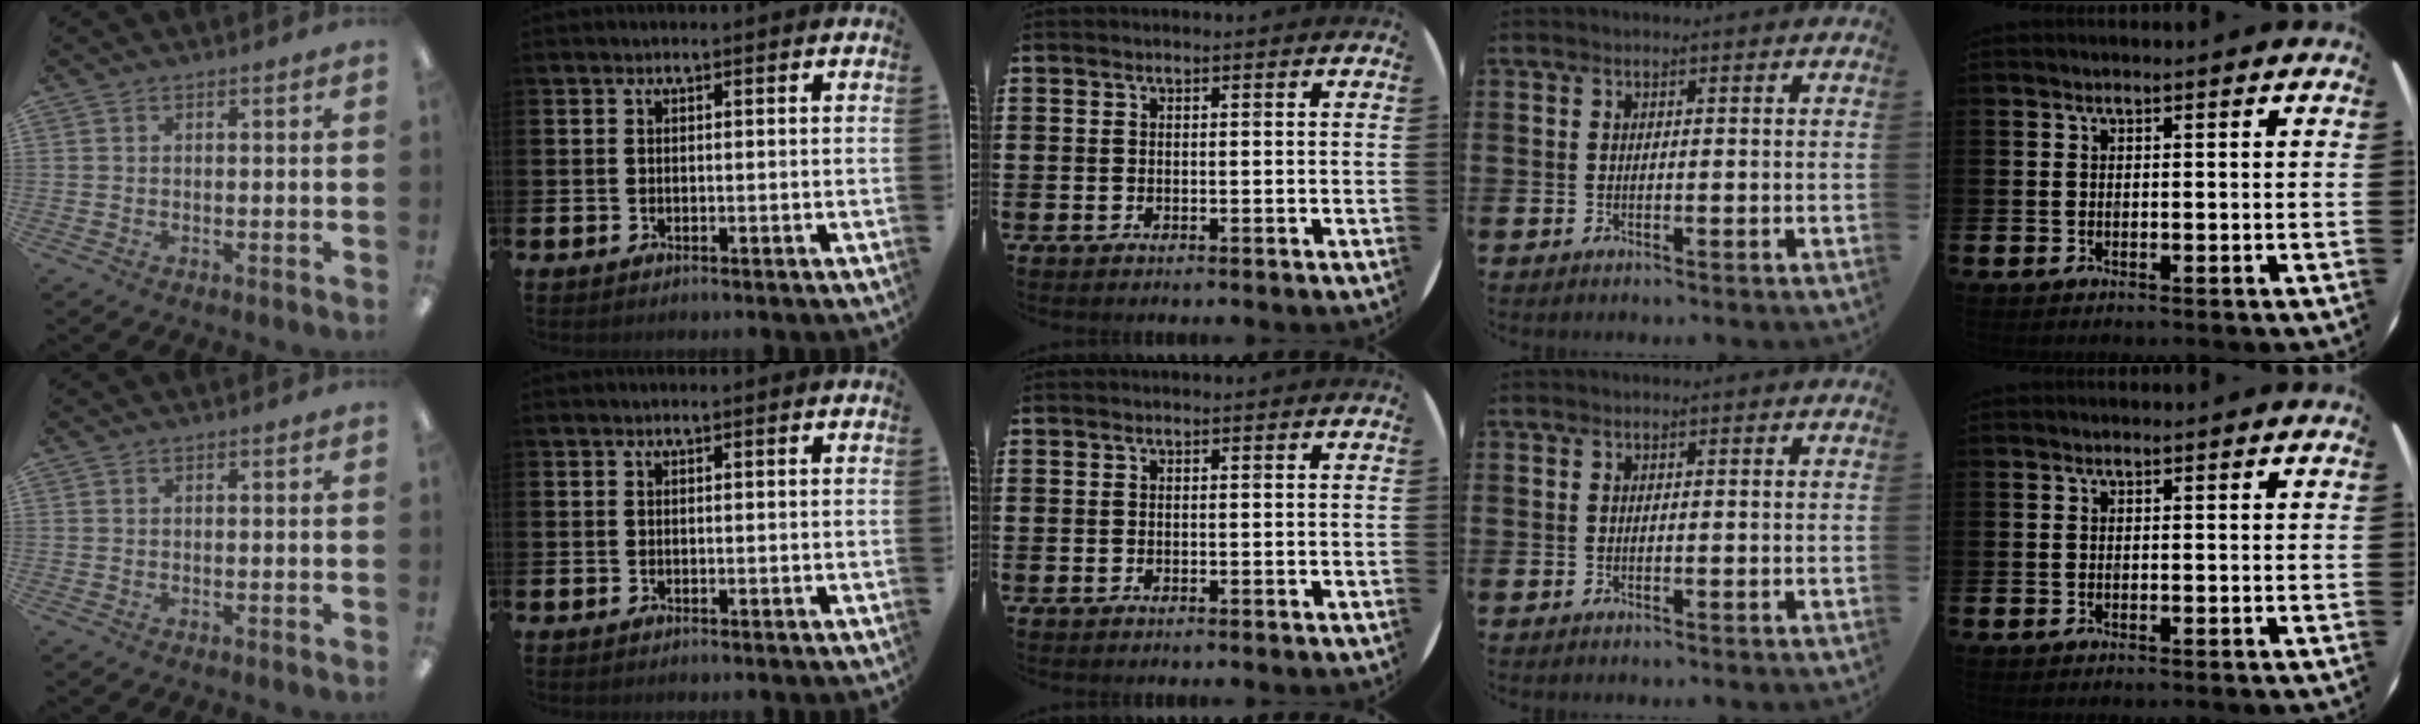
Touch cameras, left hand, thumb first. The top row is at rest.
{}